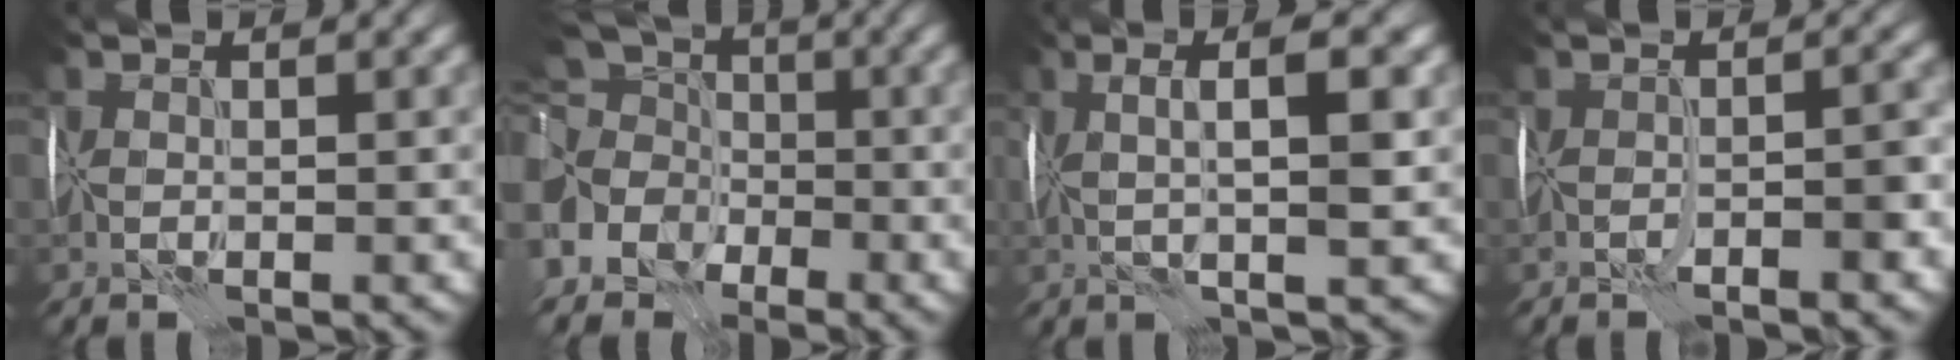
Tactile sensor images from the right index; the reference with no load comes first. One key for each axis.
{"total": 8.9, "fx": -2.9, "fy": 7.1, "fz": 4.4, "tx": -0.091, "ty": -0.019, "tz": -0.072}
{"total": 4.9, "fx": 0.9, "fy": 0.6, "fz": 4.8, "tx": -0.075, "ty": 0.004, "tz": 0.011}
{"total": 2.3, "fx": -1.6, "fy": -0.1, "fz": 1.6, "tx": -0.022, "ty": 0.000, "tz": -0.031}